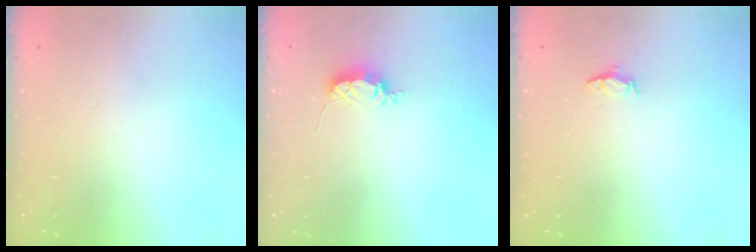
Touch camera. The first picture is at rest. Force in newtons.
{"total": 5.2, "press": 5.1, "slide": 0.4}
{"total": 3.1, "press": 3.1, "slide": 0.3}